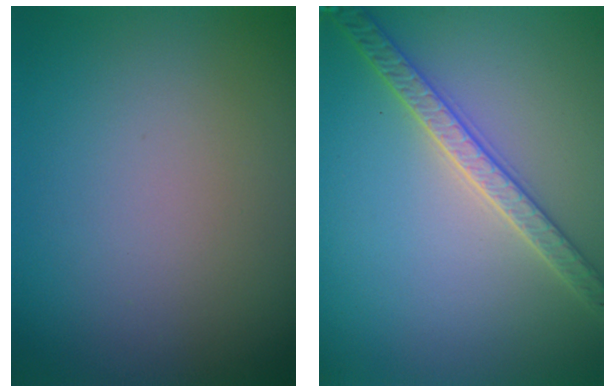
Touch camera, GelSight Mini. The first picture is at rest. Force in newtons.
{"total": 3.3, "press": 3.2, "slide": 0.6}